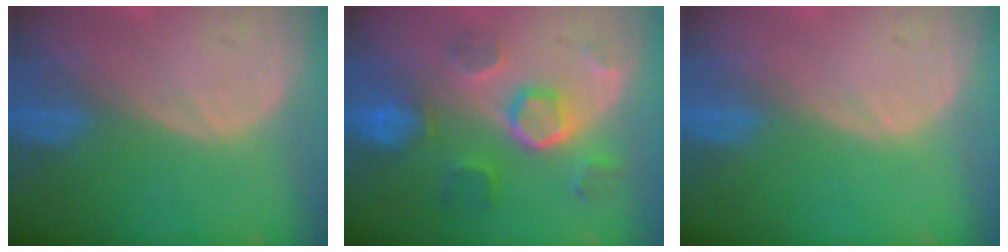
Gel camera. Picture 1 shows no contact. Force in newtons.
{"total": 8.6, "press": 7.7, "slide": 3.9}
{"total": 0.0}